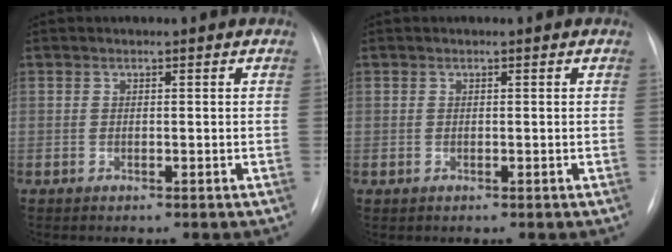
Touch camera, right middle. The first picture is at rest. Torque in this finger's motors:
{"motor_torque": [0.13, -0.12, 0.05, 0.03]}